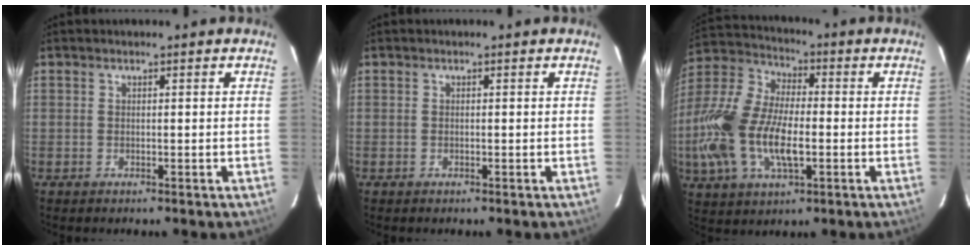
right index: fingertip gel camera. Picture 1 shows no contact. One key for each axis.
{"total": 0.0}
{"total": 19.8, "fx": -4.0, "fy": 9.7, "fz": 16.8, "tx": -0.369, "ty": -0.005, "tz": -0.073}